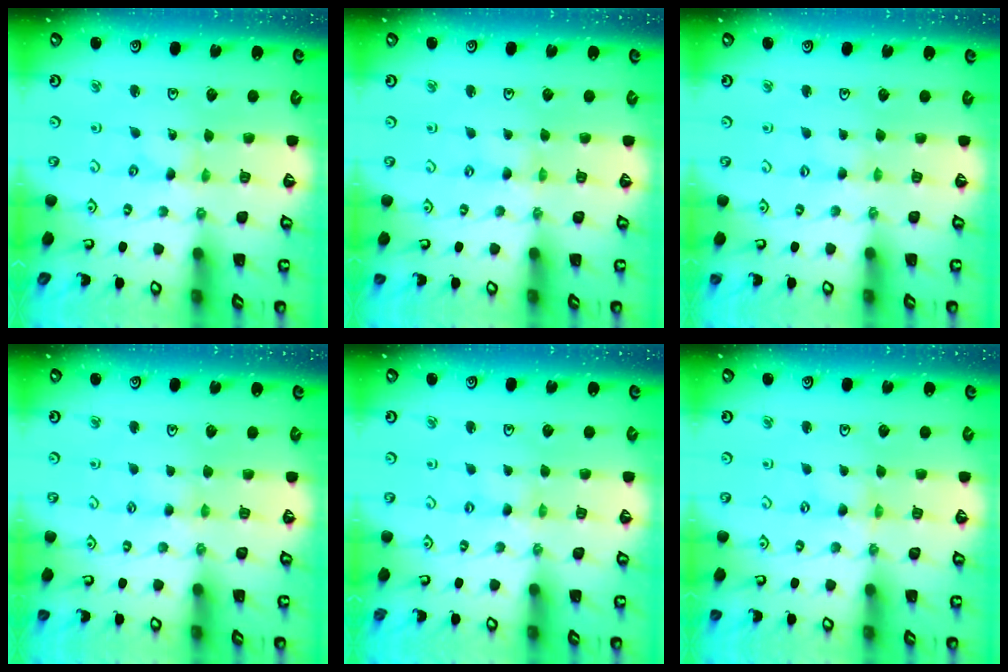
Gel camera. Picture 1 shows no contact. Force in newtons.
{"total": 0.0}
{"total": 1.0, "press": 1.0, "slide": 0.2}
{"total": 2.6, "press": 2.6, "slide": 0.4}
{"total": 0.0}
{"total": 1.1, "press": 1.1, "slide": 0.1}